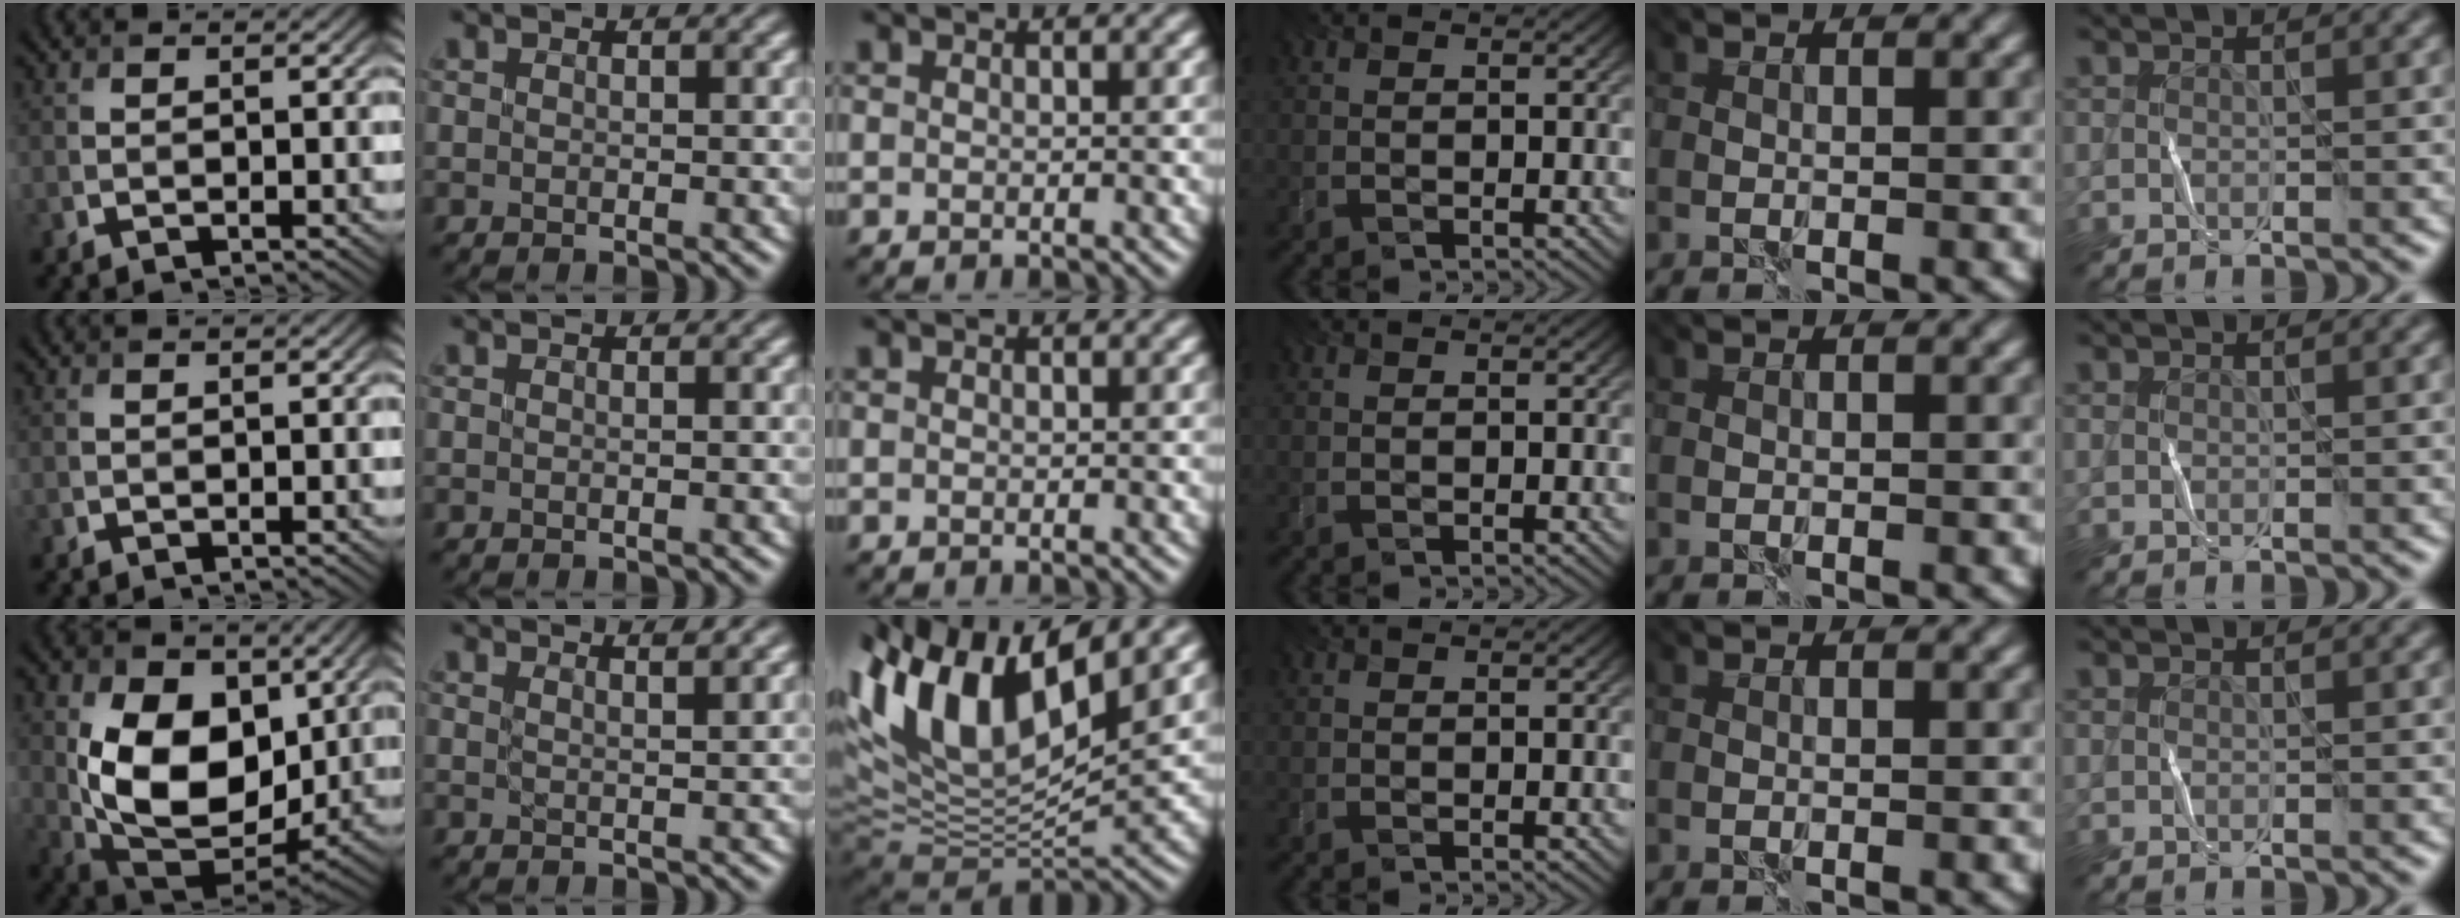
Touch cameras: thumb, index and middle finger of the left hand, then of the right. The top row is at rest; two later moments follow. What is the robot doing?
{"motion": "fold", "object": "bandana"}